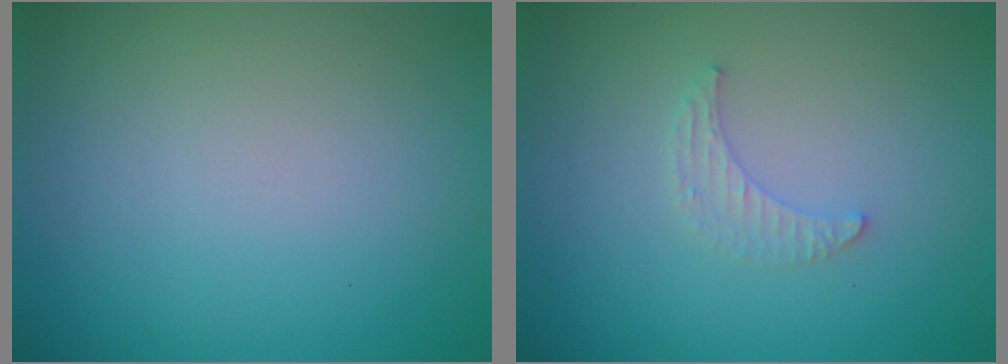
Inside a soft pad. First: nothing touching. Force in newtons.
{"total": 1.3, "press": 1.3, "slide": 0.4}